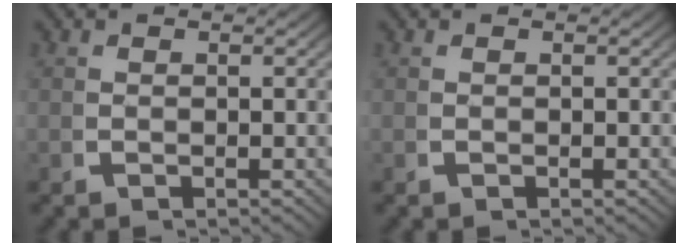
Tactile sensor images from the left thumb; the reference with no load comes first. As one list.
[{"total": 0.0}]